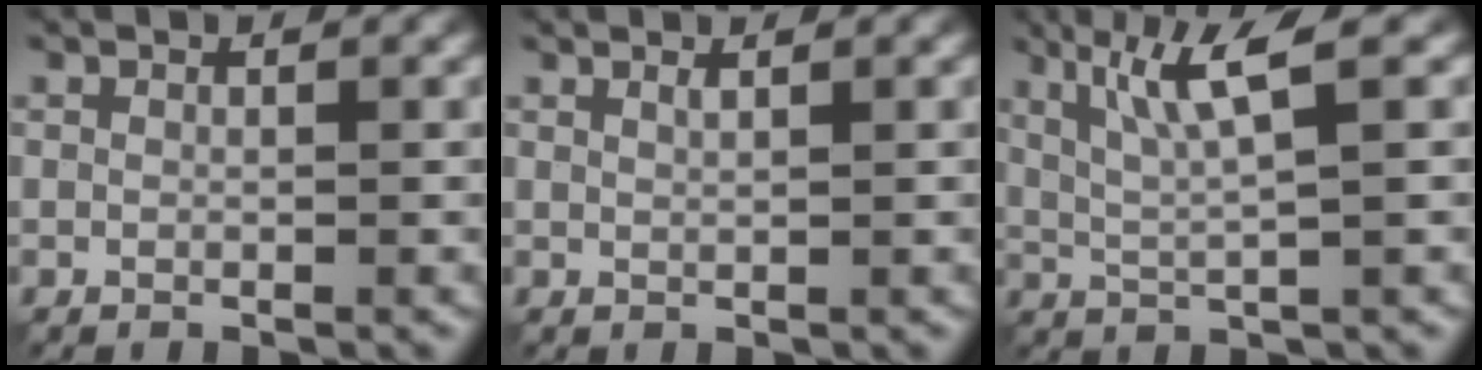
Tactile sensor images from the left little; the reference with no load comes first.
{"total": 0.9, "force": [0.5, 0.3, 0.7], "torque": [-0.008, 0.002, 0.004]}
{"total": 5.4, "force": [1.8, 0.8, 5.0], "torque": [-0.103, 0.004, 0.043]}